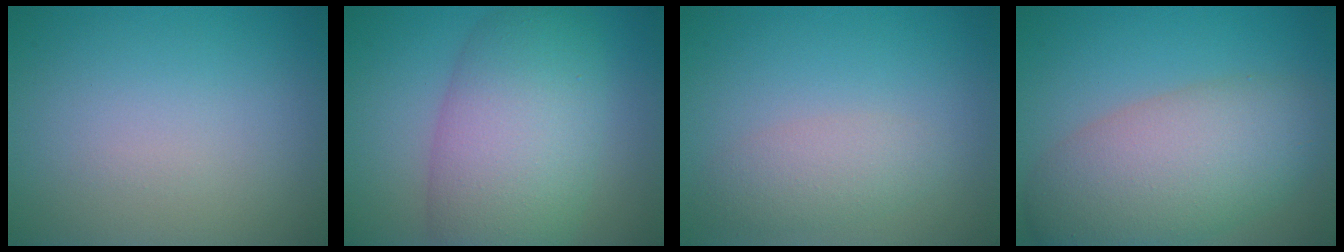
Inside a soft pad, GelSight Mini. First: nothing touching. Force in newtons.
{"total": 9.5, "press": 9.5, "slide": 0.5}
{"total": 2.5, "press": 2.5, "slide": 0.2}
{"total": 8.2, "press": 8.2, "slide": 0.5}